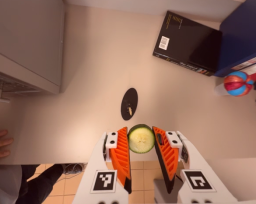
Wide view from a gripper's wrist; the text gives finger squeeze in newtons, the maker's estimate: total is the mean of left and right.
{"total": 7.6, "left": 7.3, "right": 7.9}